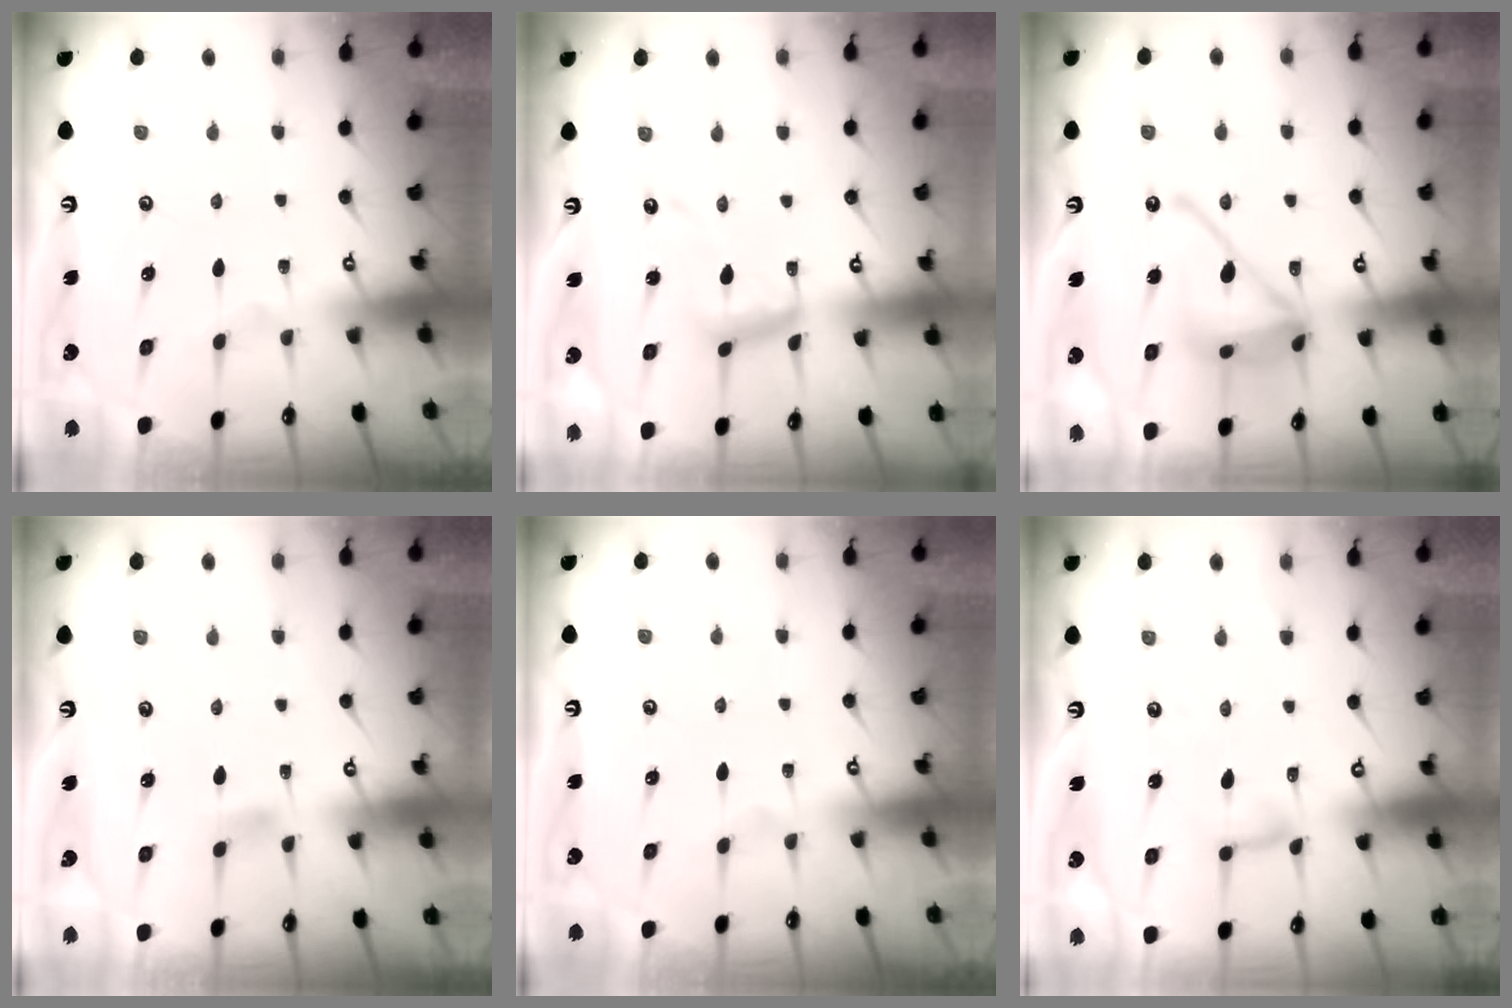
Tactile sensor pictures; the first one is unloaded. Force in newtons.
{"total": 10.5, "press": 10.5, "slide": 1.0}
{"total": 16.5, "press": 16.5, "slide": 1.6}
{"total": 3.5, "press": 3.4, "slide": 0.6}
{"total": 0.0}
{"total": 5.3, "press": 5.2, "slide": 0.4}